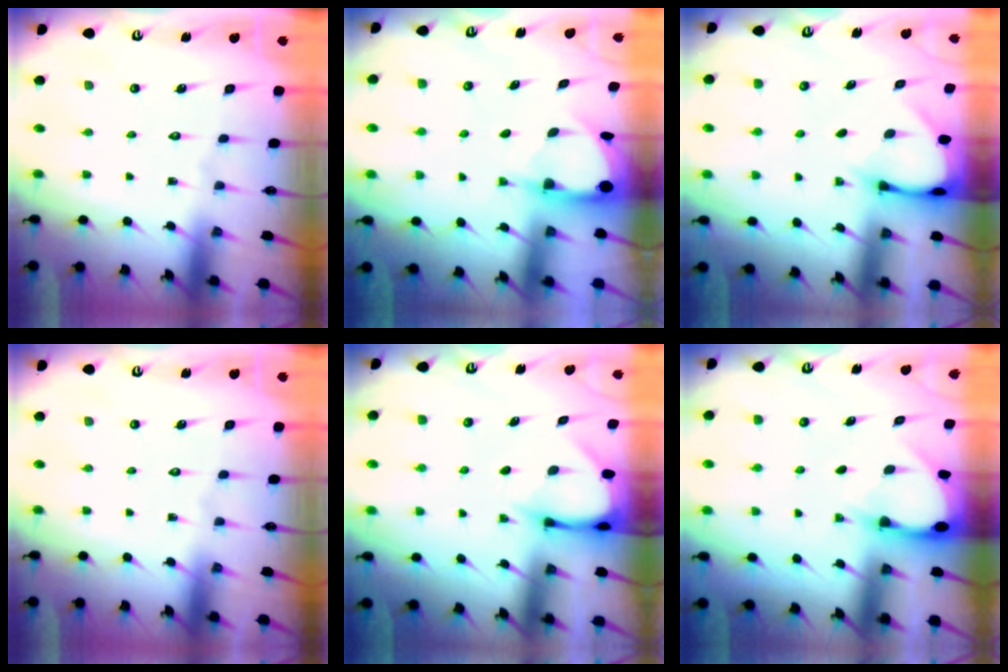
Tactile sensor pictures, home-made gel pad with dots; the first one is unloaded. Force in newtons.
{"total": 3.9, "press": 3.9, "slide": 0.3}
{"total": 2.9, "press": 2.9, "slide": 0.2}
{"total": 0.0}
{"total": 3.7, "press": 3.7, "slide": 0.3}
{"total": 3.1, "press": 3.1, "slide": 0.3}